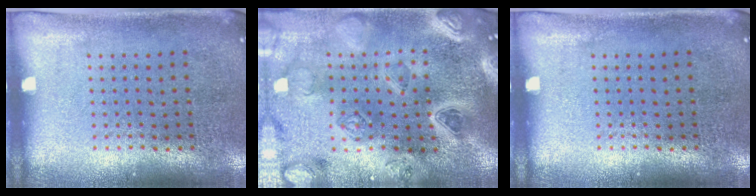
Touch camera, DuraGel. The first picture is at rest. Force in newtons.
{"total": 5.1, "press": 4.3, "slide": 2.8}
{"total": 0.0}